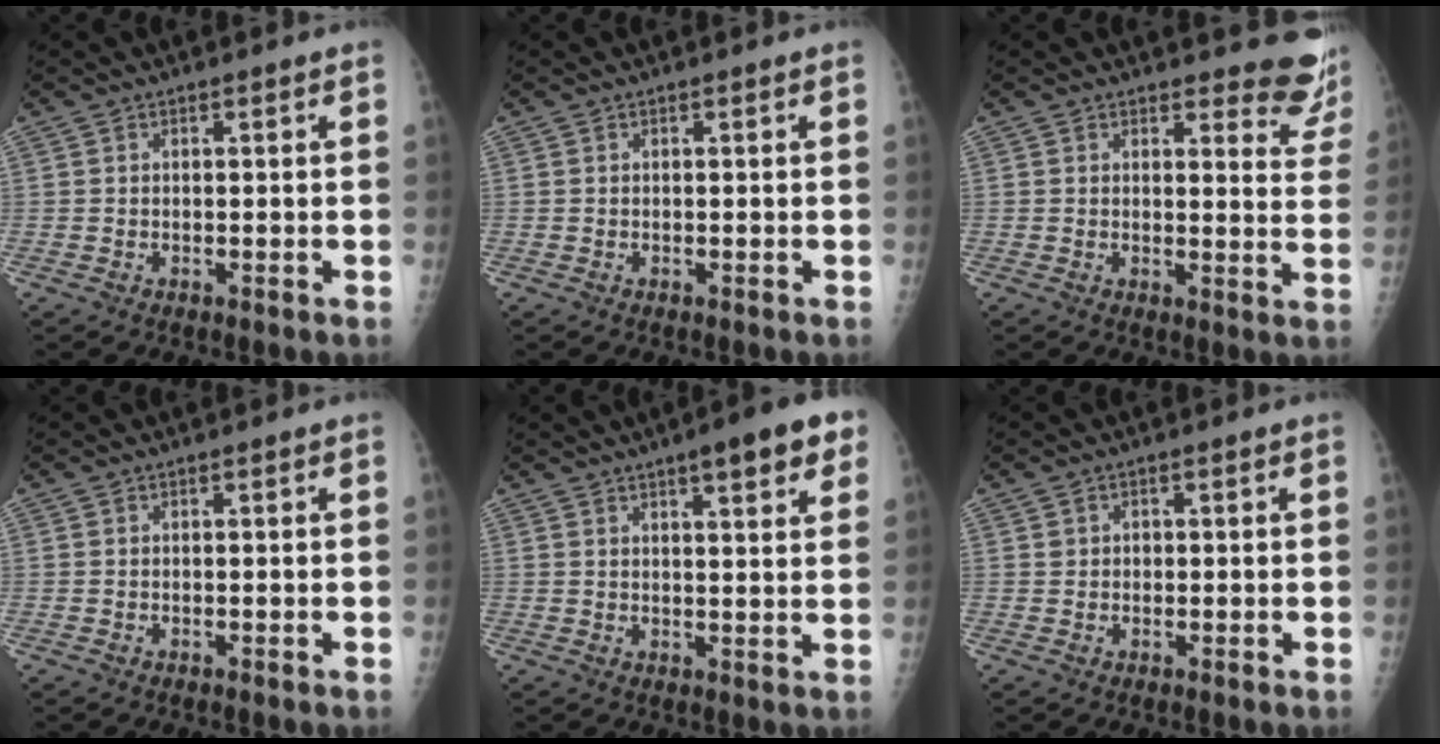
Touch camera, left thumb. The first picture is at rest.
{"total": 0.0}
{"total": 8.8, "force": [8.4, 2.3, 1.2], "torque": [0.027, -0.077, 0.067]}
{"total": 0.0}
{"total": 10.0, "force": [5.6, 2.5, 8.0], "torque": [-0.085, -0.013, 0.068]}
{"total": 1.3, "force": [0.3, 1.2, 0.4], "torque": [0.001, 0.002, 0.003]}